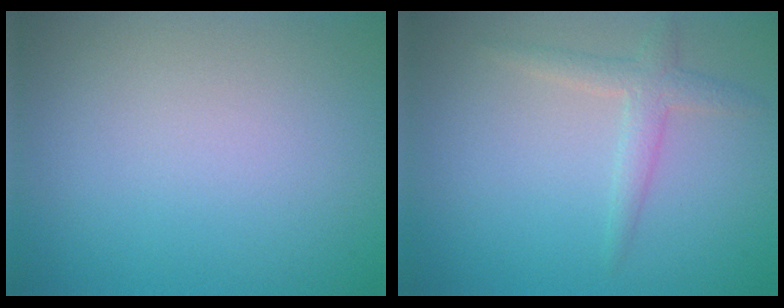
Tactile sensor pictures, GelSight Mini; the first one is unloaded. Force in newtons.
{"total": 2.1, "press": 2.0, "slide": 0.1}